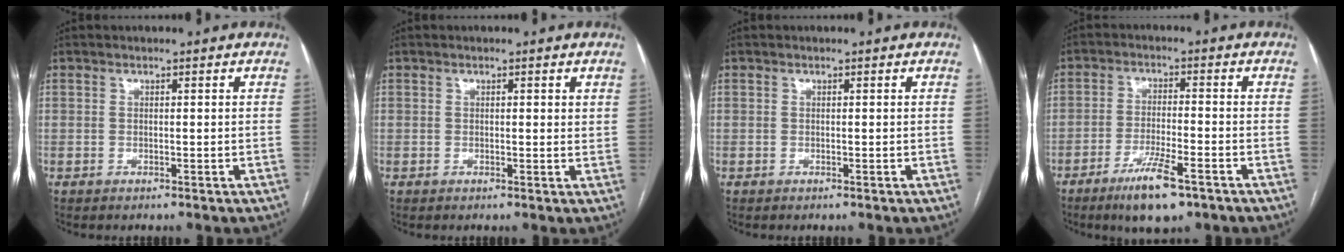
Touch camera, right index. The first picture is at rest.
{"total": 1.3, "force": [0.7, 0.5, 1.0], "torque": [-0.013, -0.002, 0.006]}
{"total": 0.0}
{"total": 8.2, "force": [-5.2, 1.3, 6.2], "torque": [-0.116, -0.014, -0.086]}